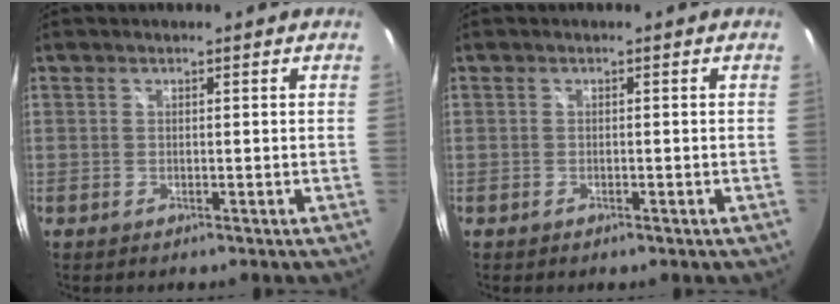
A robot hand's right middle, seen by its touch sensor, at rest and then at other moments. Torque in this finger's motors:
{"motor_torque": [-0.22, -0.25, -0.03, -0.01]}